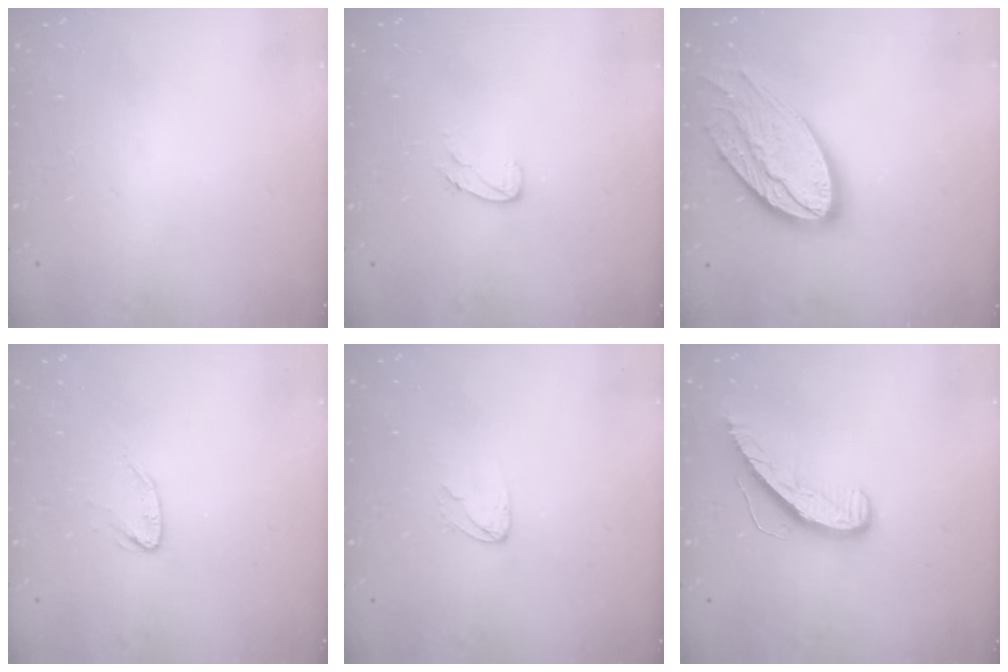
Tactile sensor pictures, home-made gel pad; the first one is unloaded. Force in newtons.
{"total": 5.5, "press": 5.4, "slide": 0.5}
{"total": 19.7, "press": 19.6, "slide": 2.0}
{"total": 4.0, "press": 3.9, "slide": 0.4}
{"total": 3.7, "press": 3.7, "slide": 0.3}
{"total": 10.3, "press": 10.3, "slide": 0.6}